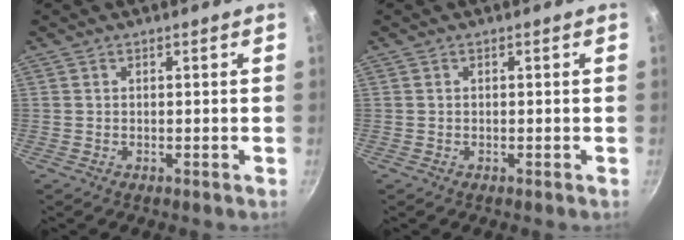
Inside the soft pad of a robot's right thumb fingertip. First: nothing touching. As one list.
[{"total": 0.0}]